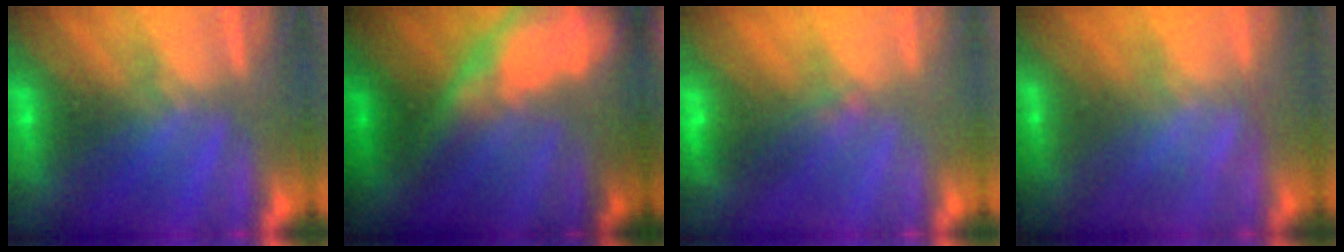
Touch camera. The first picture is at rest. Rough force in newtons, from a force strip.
{"total": 9.1}
{"total": 4.1}
{"total": 1.7}